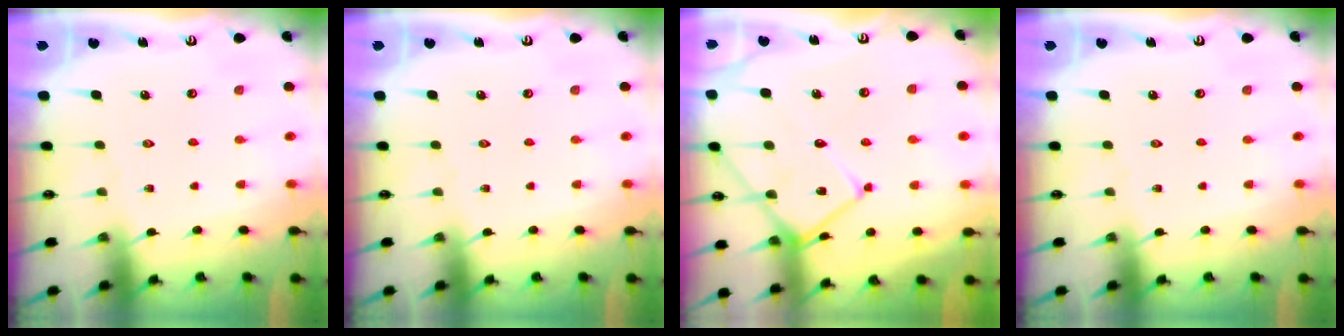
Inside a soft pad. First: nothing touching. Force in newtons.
{"total": 0.0}
{"total": 16.1, "press": 16.0, "slide": 1.7}
{"total": 0.0}